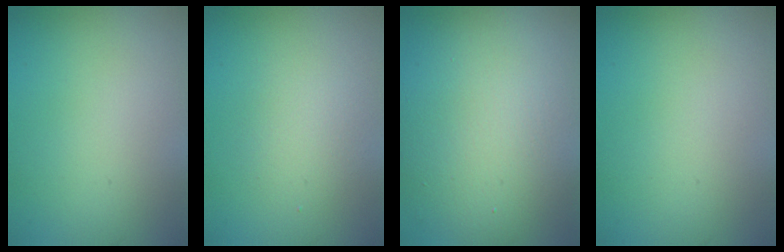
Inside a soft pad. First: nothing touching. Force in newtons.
{"total": 2.0, "press": 2.0, "slide": 0.1}
{"total": 12.6, "press": 12.6, "slide": 0.9}
{"total": 0.0}